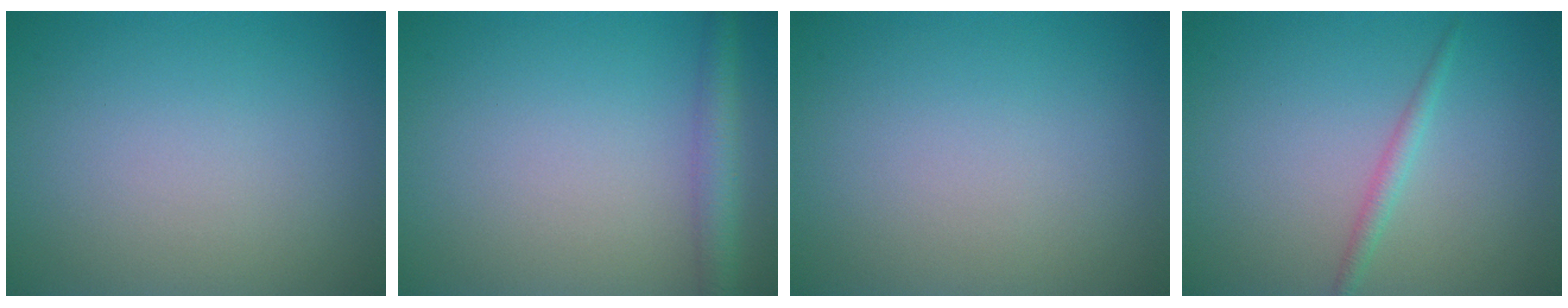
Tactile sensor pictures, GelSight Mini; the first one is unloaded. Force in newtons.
{"total": 3.0, "press": 3.0, "slide": 0.1}
{"total": 0.0}
{"total": 1.3, "press": 1.3, "slide": 0.0}